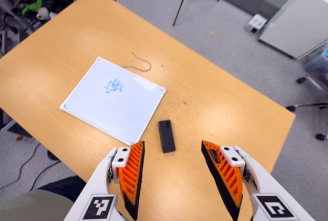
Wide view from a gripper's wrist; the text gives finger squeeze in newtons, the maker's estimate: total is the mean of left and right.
{"total": 0.0}